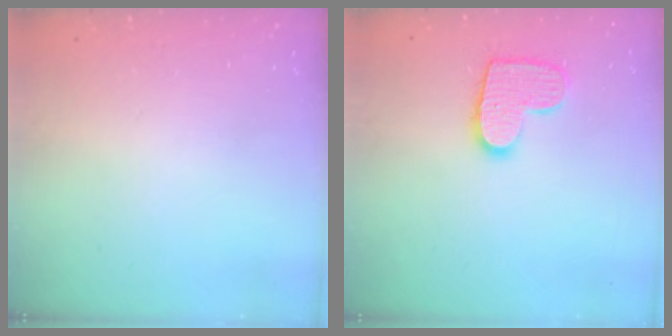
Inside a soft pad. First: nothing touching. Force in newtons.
{"total": 10.8, "press": 10.8, "slide": 0.5}